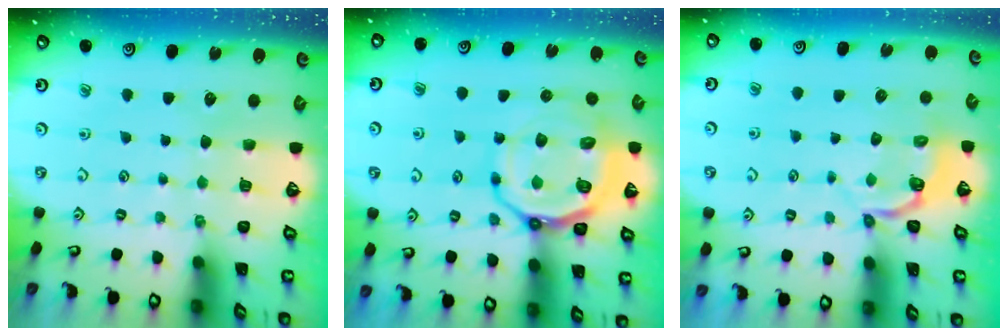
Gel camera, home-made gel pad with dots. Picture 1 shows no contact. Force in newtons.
{"total": 14.3, "press": 14.1, "slide": 2.7}
{"total": 3.6, "press": 2.6, "slide": 2.4}